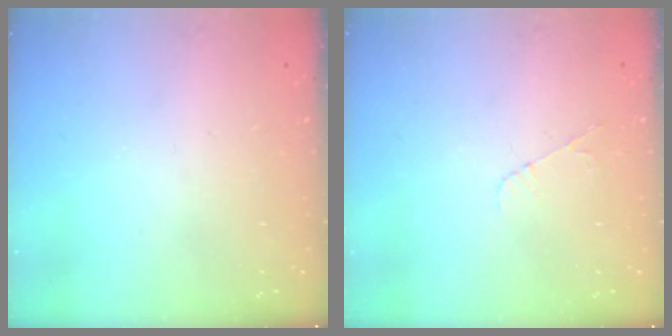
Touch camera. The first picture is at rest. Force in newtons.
{"total": 4.0, "press": 4.0, "slide": 0.6}